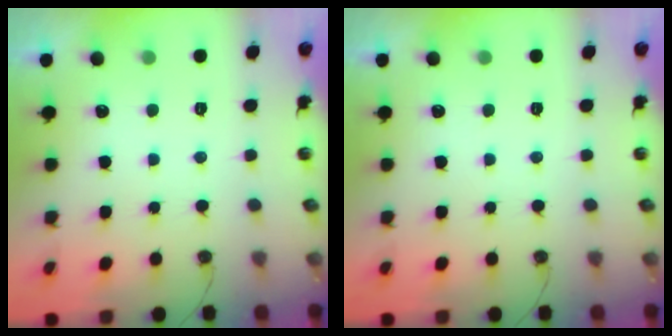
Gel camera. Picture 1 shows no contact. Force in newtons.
{"total": 0.0}